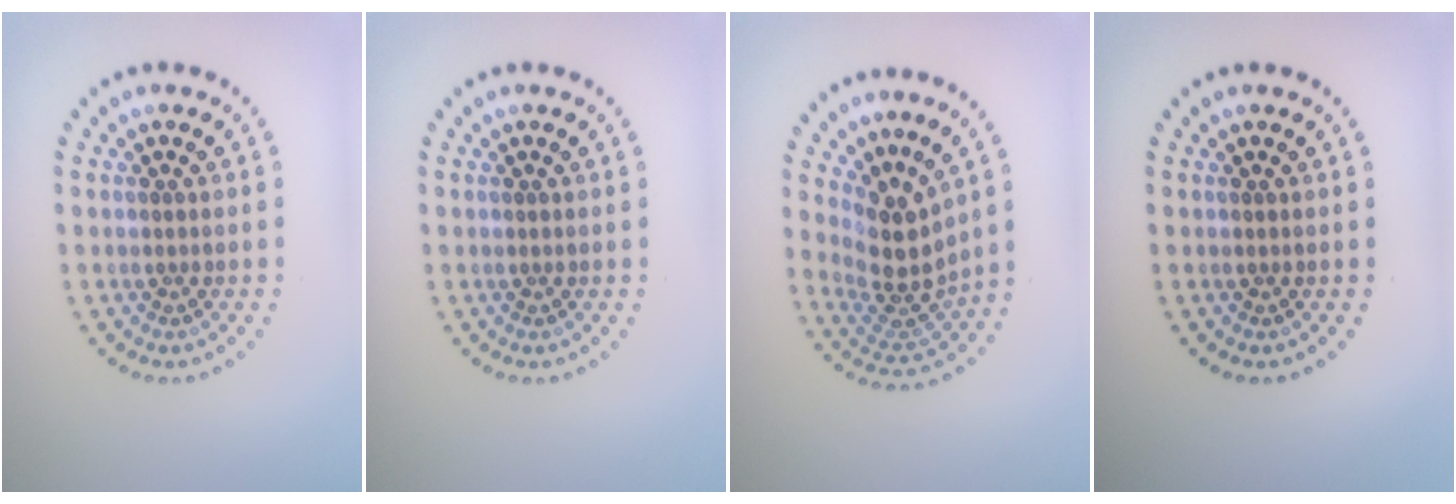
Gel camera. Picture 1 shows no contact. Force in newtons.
{"total": 0.0}
{"total": 4.4, "press": 3.2, "slide": 3.0}
{"total": 0.0}